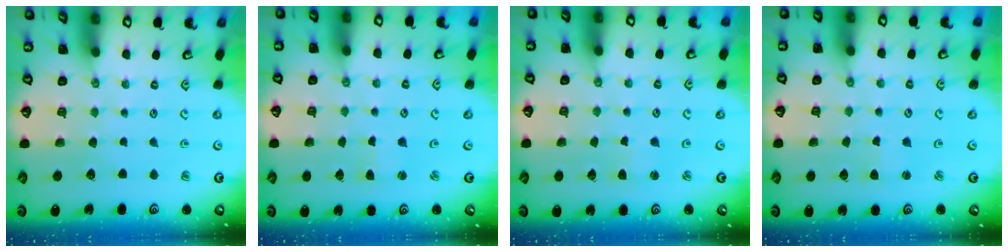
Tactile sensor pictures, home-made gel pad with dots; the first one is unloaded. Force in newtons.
{"total": 1.3, "press": 1.3, "slide": 0.2}
{"total": 1.3, "press": 1.2, "slide": 0.2}
{"total": 1.8, "press": 1.8, "slide": 0.2}